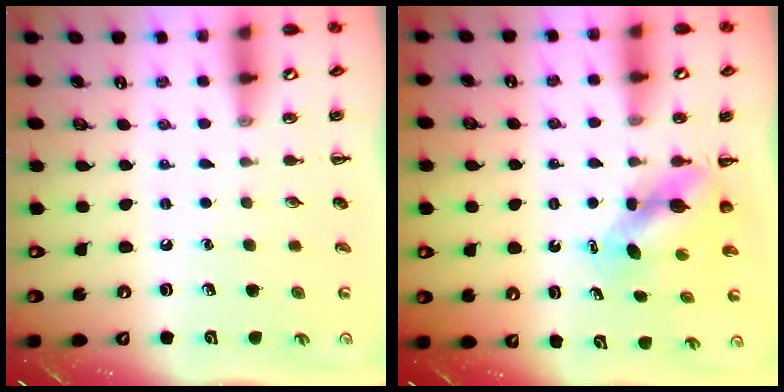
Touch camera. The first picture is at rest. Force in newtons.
{"total": 5.8, "press": 5.8, "slide": 0.3}